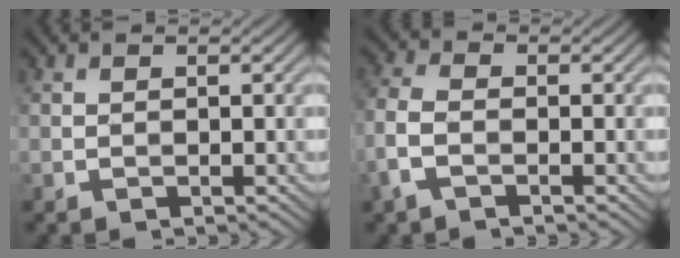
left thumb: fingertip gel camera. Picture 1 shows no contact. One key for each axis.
{"total": 4.3, "fx": -1.7, "fy": 2.2, "fz": 3.3, "tx": -0.094, "ty": 0.002, "tz": -0.046}